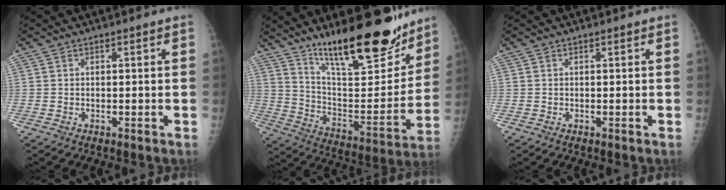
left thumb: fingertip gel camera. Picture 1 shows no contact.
{"total": 23.5, "force": [17.4, 6.5, 14.5], "torque": [-0.182, -0.099, 0.285]}
{"total": 0.0}